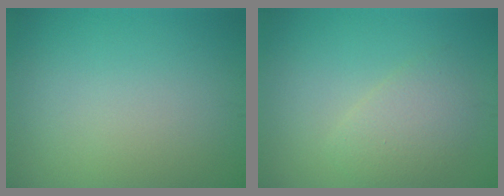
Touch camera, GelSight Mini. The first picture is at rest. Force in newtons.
{"total": 2.6, "press": 2.6, "slide": 0.2}